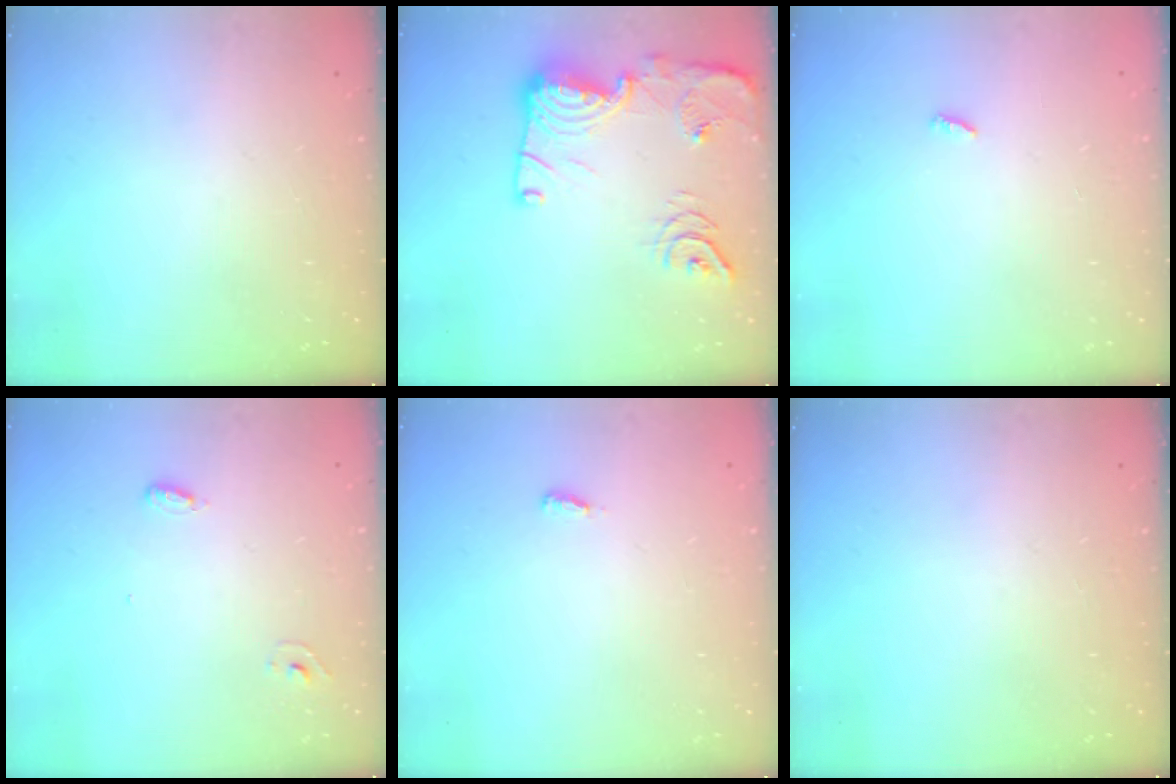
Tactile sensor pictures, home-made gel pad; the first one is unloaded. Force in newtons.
{"total": 18.6, "press": 18.6, "slide": 1.1}
{"total": 2.3, "press": 2.3, "slide": 0.2}
{"total": 3.5, "press": 3.2, "slide": 1.4}
{"total": 2.6, "press": 2.4, "slide": 1.0}
{"total": 0.0}